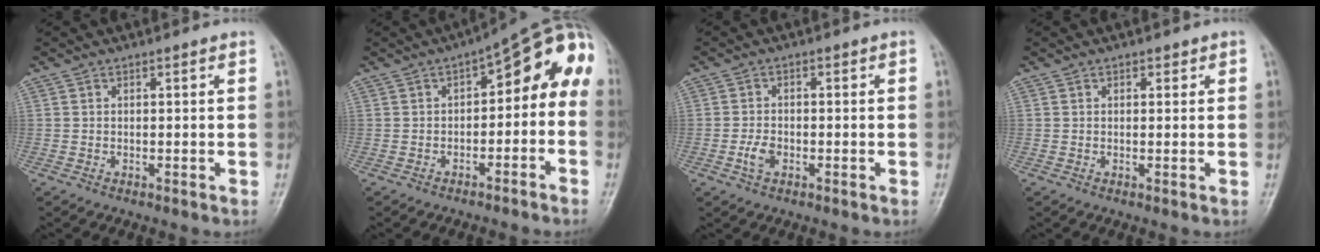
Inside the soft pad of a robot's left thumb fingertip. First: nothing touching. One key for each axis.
{"total": 12.1, "fx": -1.4, "fy": 6.7, "fz": 10.0, "tx": -0.088, "ty": 0.061, "tz": -0.029}
{"total": 3.0, "fx": -1.2, "fy": 1.9, "fz": 2.0, "tx": -0.038, "ty": 0.008, "tz": -0.025}
{"total": 1.2, "fx": 0.6, "fy": 0.8, "fz": 0.5, "tx": 0.006, "ty": -0.001, "tz": 0.005}